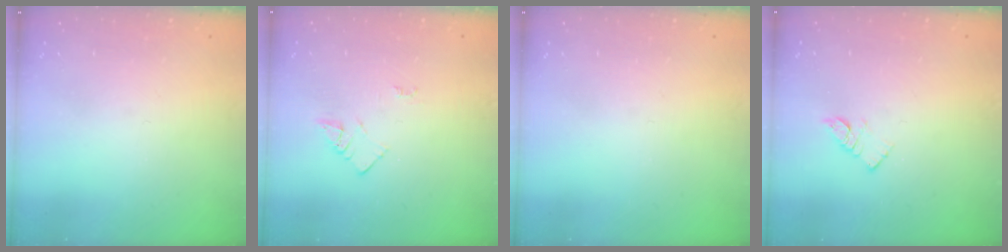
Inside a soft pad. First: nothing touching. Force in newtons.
{"total": 2.3, "press": 2.3, "slide": 0.3}
{"total": 0.0}
{"total": 5.0, "press": 4.9, "slide": 0.6}